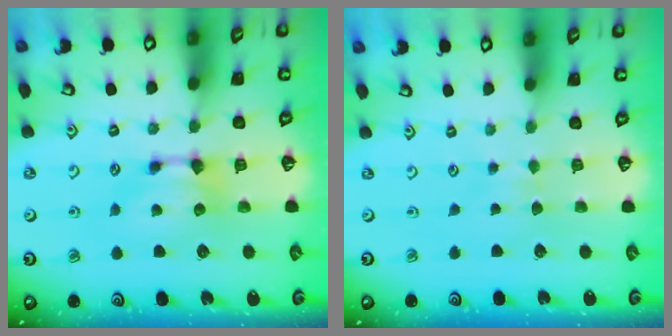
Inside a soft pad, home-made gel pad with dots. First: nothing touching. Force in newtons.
{"total": 2.6, "press": 2.6, "slide": 0.4}